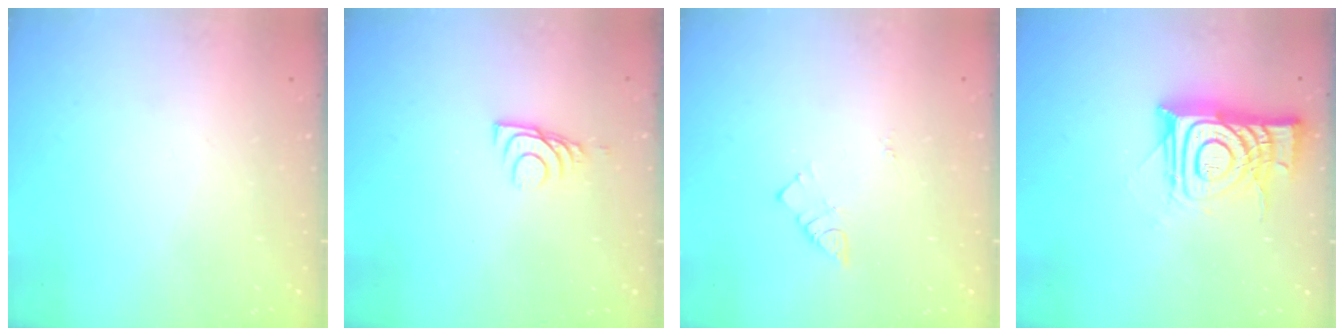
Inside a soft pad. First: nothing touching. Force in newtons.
{"total": 6.9, "press": 6.8, "slide": 0.8}
{"total": 3.9, "press": 3.8, "slide": 0.5}
{"total": 14.0, "press": 14.0, "slide": 1.4}